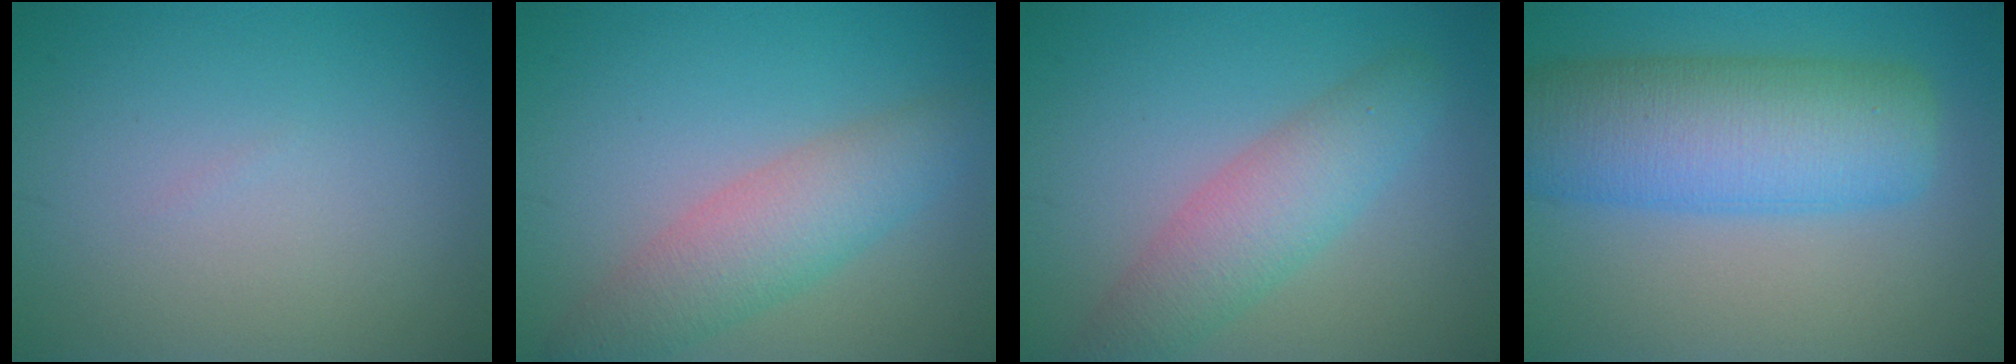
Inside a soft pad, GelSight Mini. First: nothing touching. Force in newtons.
{"total": 4.7, "press": 4.7, "slide": 0.2}
{"total": 4.6, "press": 4.6, "slide": 0.3}
{"total": 9.5, "press": 9.5, "slide": 0.2}